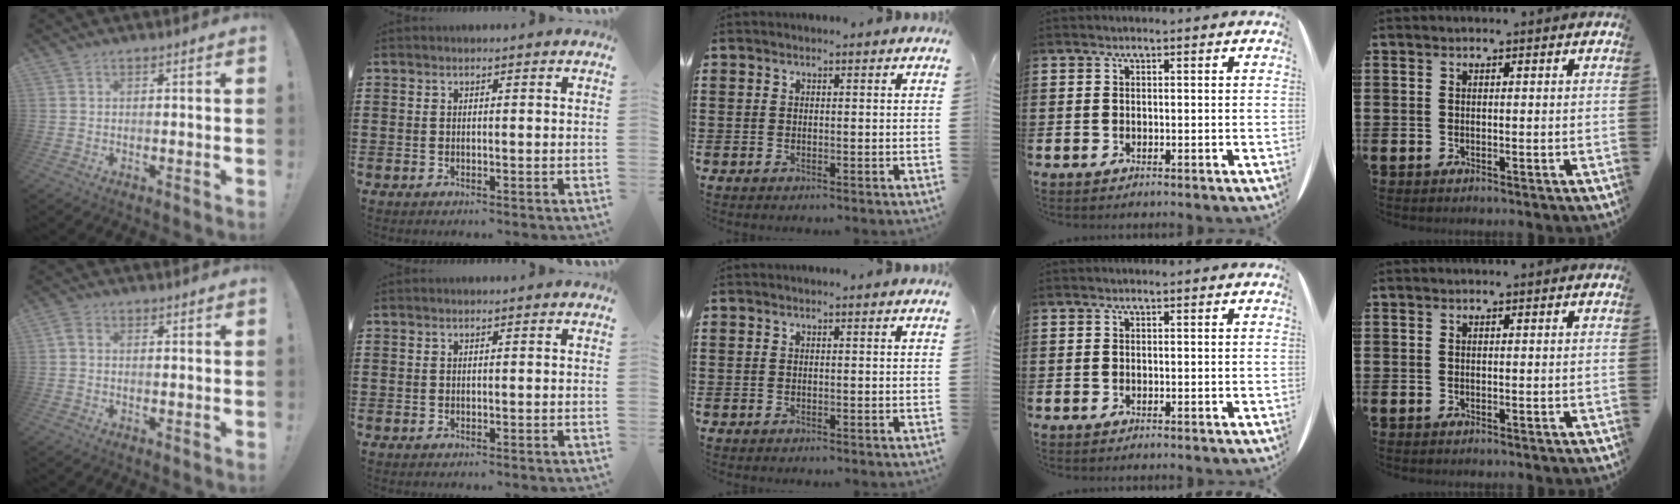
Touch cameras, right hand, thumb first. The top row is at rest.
{"thumb": {"total": 2.1, "force": [0.0, 1.5, 1.4], "torque": [-0.029, 0.008, 0.001]}}